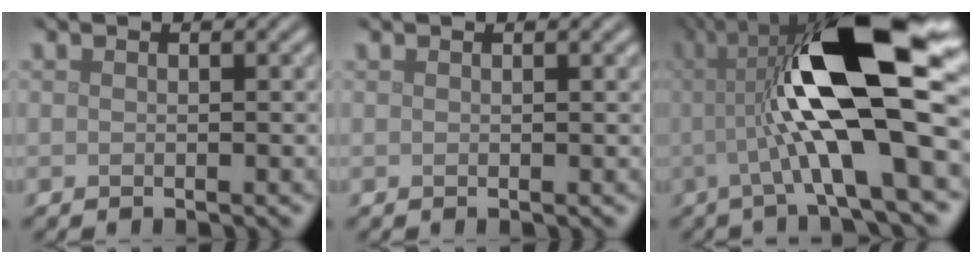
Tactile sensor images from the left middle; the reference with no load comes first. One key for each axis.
{"total": 0.9, "fx": 0.6, "fy": 0.3, "fz": 0.7, "tx": -0.004, "ty": 0.007, "tz": 0.008}
{"total": 14.0, "fx": 1.4, "fy": 3.3, "fz": 13.6, "tx": -0.225, "ty": 0.016, "tz": 0.021}